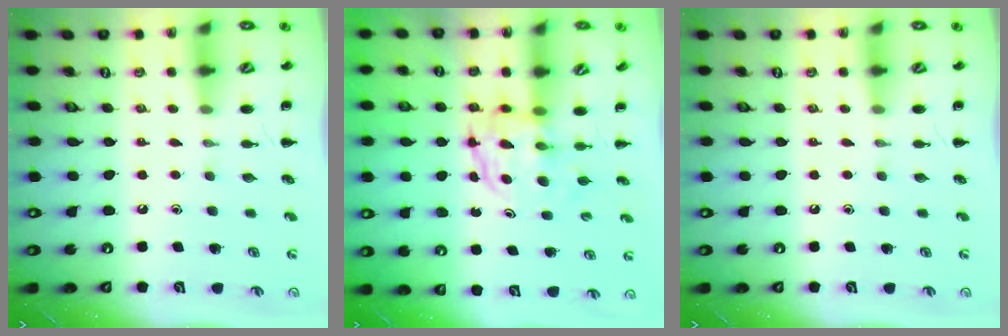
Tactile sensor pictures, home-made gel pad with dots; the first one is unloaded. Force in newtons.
{"total": 3.9, "press": 3.9, "slide": 0.3}
{"total": 0.0}